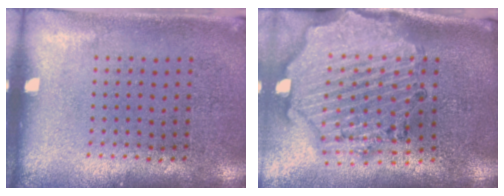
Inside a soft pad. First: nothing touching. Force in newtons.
{"total": 2.9, "press": 2.6, "slide": 1.2}